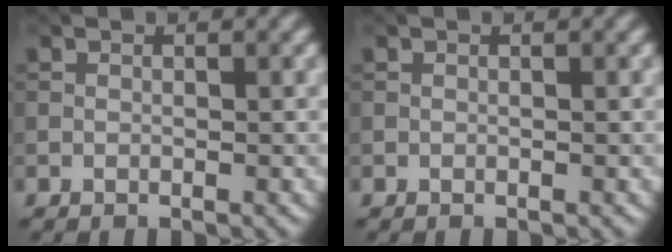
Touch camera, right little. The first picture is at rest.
{"total": 0.0}